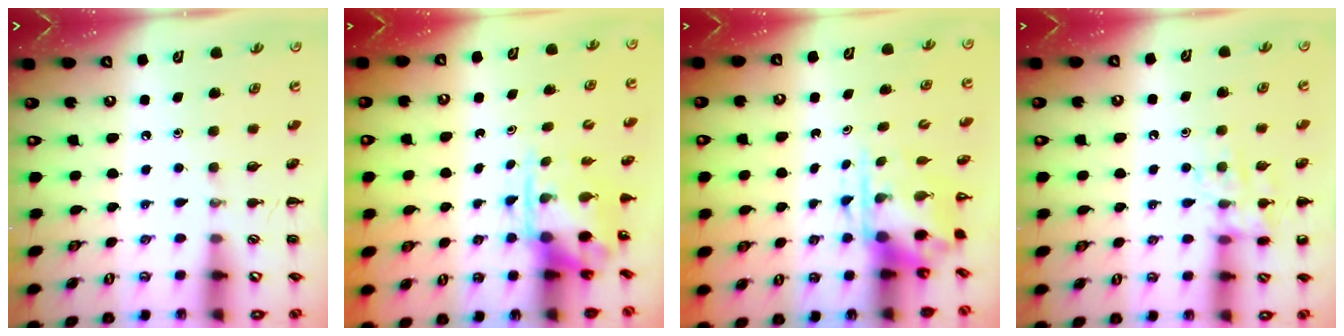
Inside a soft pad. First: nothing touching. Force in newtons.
{"total": 3.8, "press": 3.7, "slide": 0.8}
{"total": 3.8, "press": 3.7, "slide": 0.9}
{"total": 11.6, "press": 11.5, "slide": 0.7}